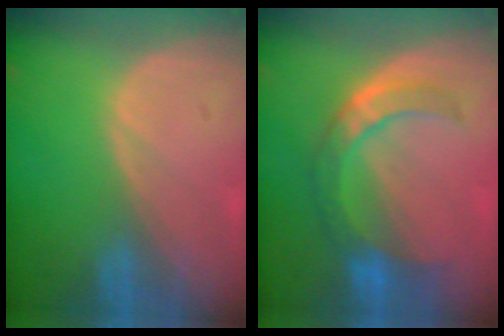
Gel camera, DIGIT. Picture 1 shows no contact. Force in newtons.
{"total": 7.3, "press": 7.1, "slide": 1.6}